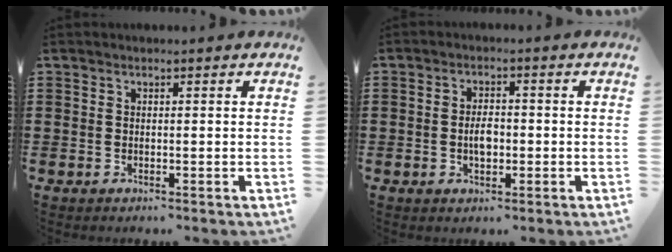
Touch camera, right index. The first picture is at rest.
{"total": 3.3, "force": [-0.5, 1.6, 2.9], "torque": [-0.047, 0.000, -0.010]}